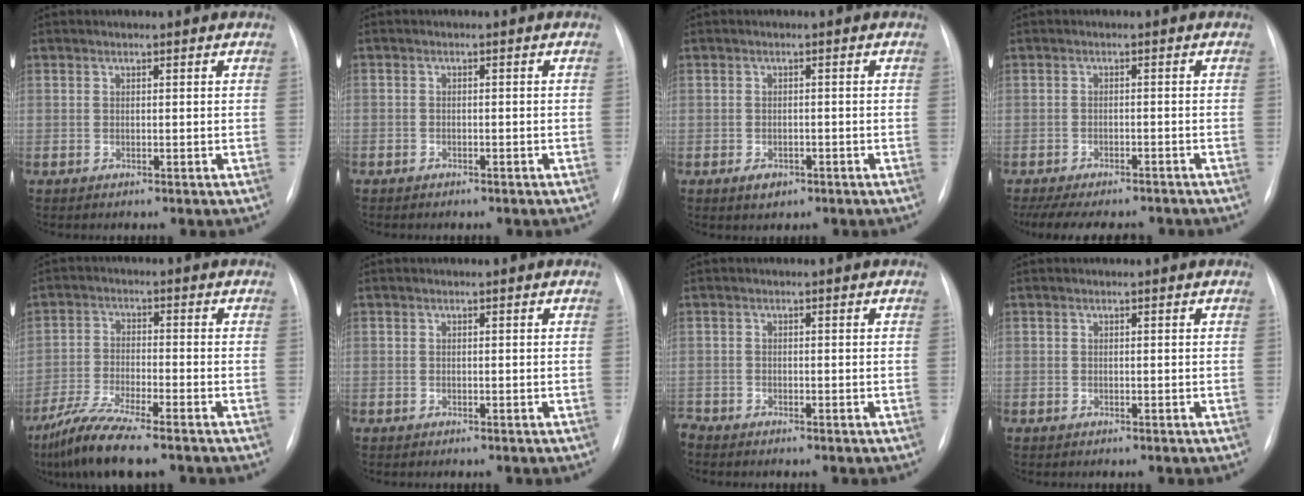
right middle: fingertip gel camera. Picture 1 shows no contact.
{"total": 2.0, "force": [-1.5, 1.2, 0.5], "torque": [-0.009, 0.004, -0.015]}
{"total": 2.4, "force": [-1.4, 1.5, 1.2], "torque": [-0.019, 0.001, -0.012]}
{"total": 13.1, "force": [-11.2, 4.0, 5.4], "torque": [-0.109, -0.003, -0.146]}
{"total": 9.0, "force": [-7.0, 0.6, 5.7], "torque": [-0.113, -0.027, -0.129]}
{"total": 0.7, "force": [-0.5, 0.6, 0.0], "torque": [-0.007, 0.004, -0.007]}
{"total": 2.4, "force": [-2.2, 0.7, 0.5], "torque": [-0.003, -0.002, -0.034]}
{"total": 0.5, "force": [-0.3, 0.4, 0.0], "torque": [-0.005, 0.003, -0.006]}